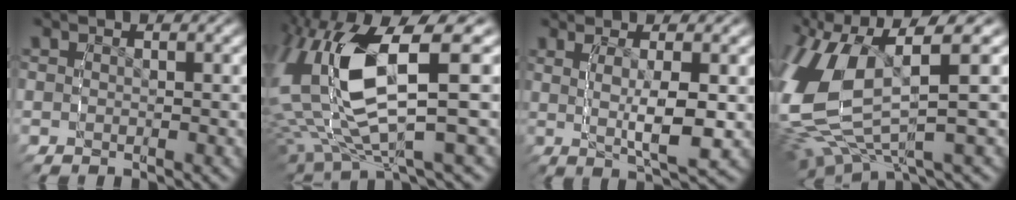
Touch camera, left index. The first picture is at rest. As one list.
[{"total": 11.4, "force": [-0.9, 6.7, 9.1], "torque": [-0.222, -0.026, -0.006]}, {"total": 6.6, "force": [0.9, 2.7, 5.9], "torque": [-0.089, 0.013, -0.001]}, {"total": 11.0, "force": [-0.5, 7.7, 7.9], "torque": [-0.198, -0.028, -0.003]}]